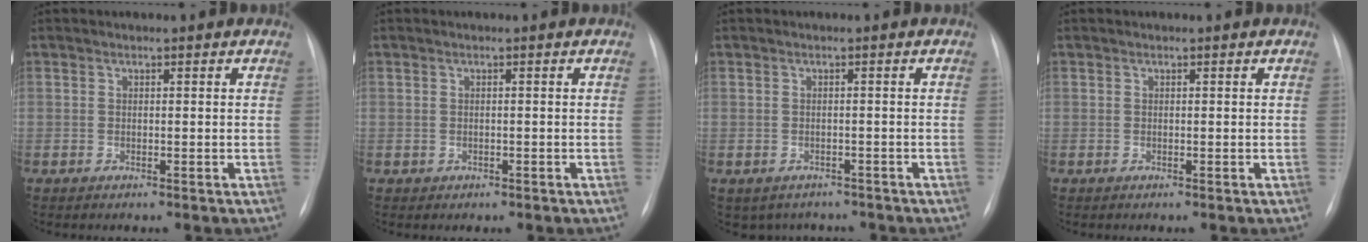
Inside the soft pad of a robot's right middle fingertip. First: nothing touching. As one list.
[{"total": 0.7, "force": [-0.2, 0.6, 0.1], "torque": [-0.004, 0.002, 0.000]}, {"total": 4.8, "force": [-3.8, 2.8, 0.5], "torque": [0.002, 0.012, -0.045]}, {"total": 0.0}]